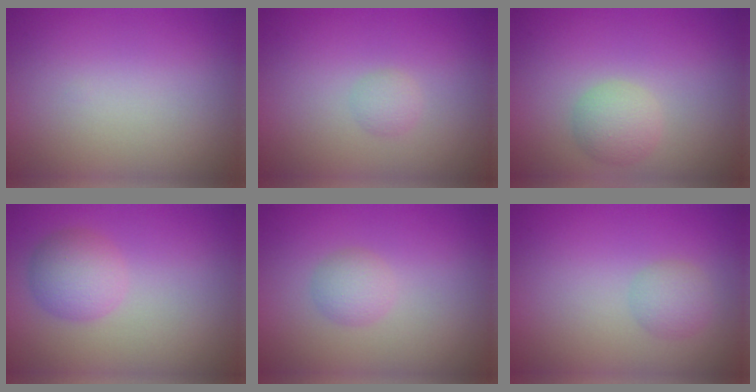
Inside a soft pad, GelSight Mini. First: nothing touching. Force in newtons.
{"total": 1.1, "press": 1.1, "slide": 0.0}
{"total": 2.3, "press": 2.3, "slide": 0.1}
{"total": 3.2, "press": 3.2, "slide": 0.1}
{"total": 1.7, "press": 1.7, "slide": 0.1}
{"total": 1.6, "press": 1.6, "slide": 0.2}